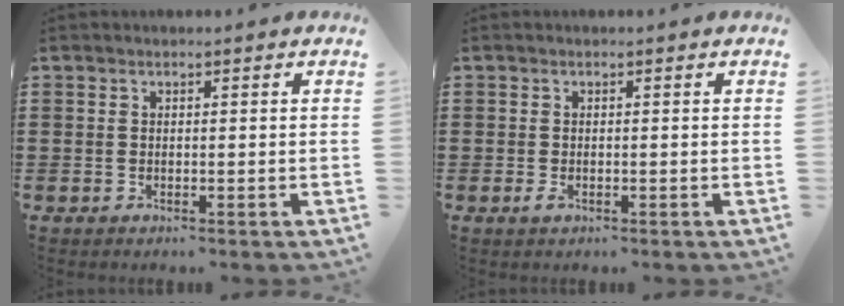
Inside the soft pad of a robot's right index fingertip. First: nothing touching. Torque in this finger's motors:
{"motor_torque": [1.08, 1.06, 0.04, 0.03]}